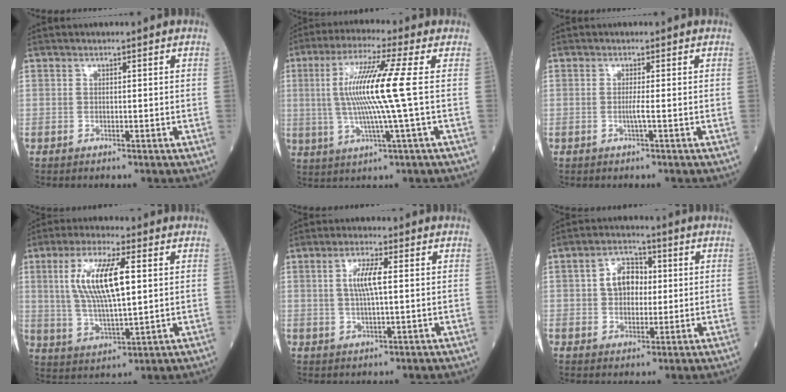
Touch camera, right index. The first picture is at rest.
{"total": 11.6, "force": [0.9, -1.3, 11.5], "torque": [-0.229, 0.004, 0.014]}
{"total": 1.1, "force": [-0.3, -0.4, 1.0], "torque": [-0.015, 0.000, -0.009]}
{"total": 11.8, "force": [2.7, 2.6, 11.2], "torque": [-0.229, 0.006, 0.053]}
{"total": 5.0, "force": [0.9, 0.9, 4.9], "torque": [-0.098, 0.006, 0.016]}
{"total": 6.2, "force": [0.7, 4.2, 4.5], "torque": [-0.078, 0.018, 0.012]}